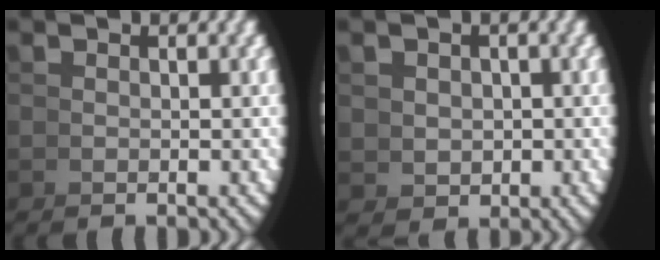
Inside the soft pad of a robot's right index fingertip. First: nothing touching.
{"total": 1.3, "force": [0.7, 1.0, 0.5], "torque": [0.006, 0.000, 0.023]}